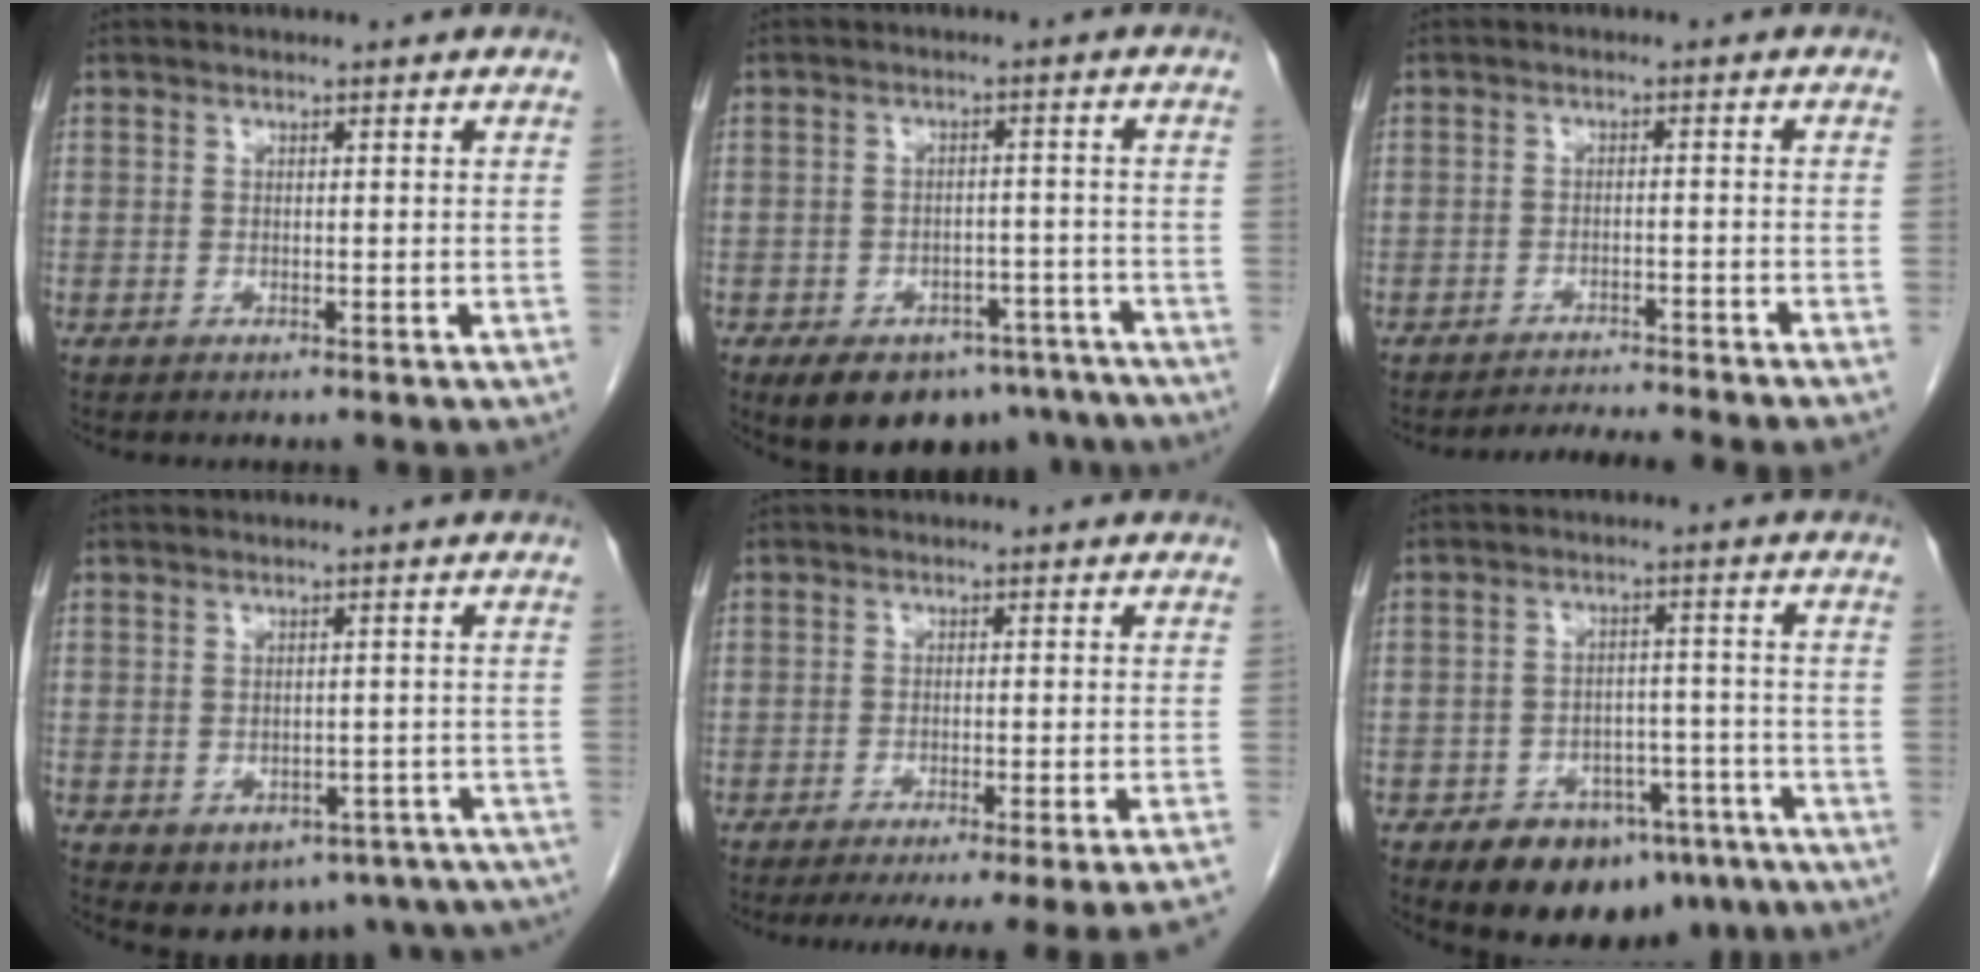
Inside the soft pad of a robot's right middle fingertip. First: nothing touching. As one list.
[{"total": 12.6, "force": [-8.8, 7.3, 5.4], "torque": [-0.073, 0.013, -0.116]}, {"total": 5.7, "force": [-5.3, -1.5, 1.4], "torque": [-0.016, -0.005, -0.079]}, {"total": 11.8, "force": [-7.7, 7.8, 4.5], "torque": [-0.059, 0.006, -0.082]}, {"total": 17.8, "force": [-16.1, -1.7, 7.5], "torque": [-0.057, -0.032, -0.202]}, {"total": 12.3, "force": [-8.6, 7.0, 5.4], "torque": [-0.051, 0.026, -0.121]}]